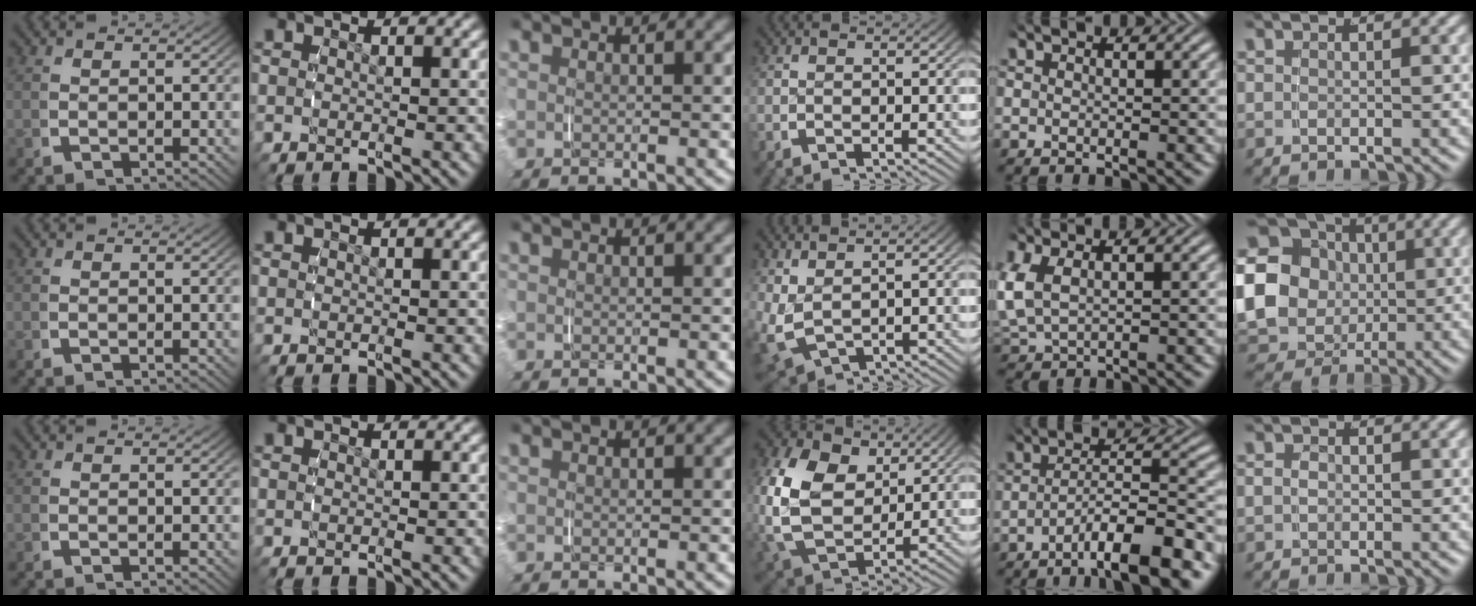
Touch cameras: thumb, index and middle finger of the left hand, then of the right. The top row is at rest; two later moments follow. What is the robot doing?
{"motion": "grasp_and_lifting", "object": "paper"}